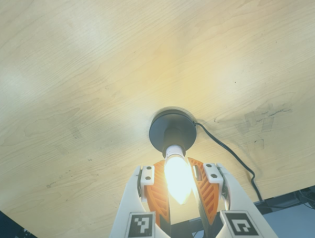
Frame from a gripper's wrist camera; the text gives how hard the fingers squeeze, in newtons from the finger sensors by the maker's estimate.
{"total": 14.1, "left": 12.7, "right": 15.5}